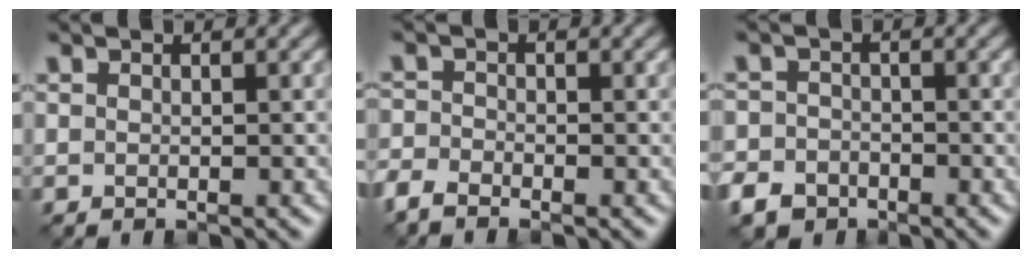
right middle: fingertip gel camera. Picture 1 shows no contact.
{"total": 2.3, "force": [-1.9, 0.9, 0.9], "torque": [-0.022, 0.002, -0.050]}
{"total": 4.0, "force": [-2.5, 2.9, 1.0], "torque": [-0.012, 0.002, -0.054]}